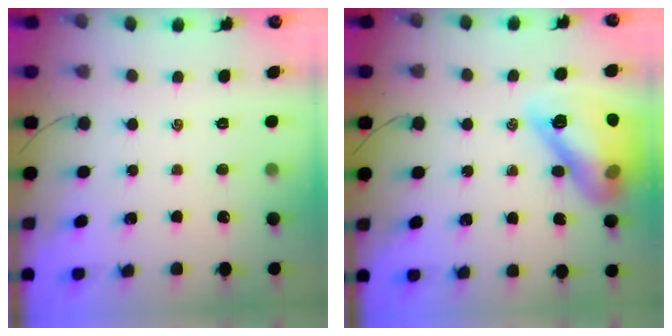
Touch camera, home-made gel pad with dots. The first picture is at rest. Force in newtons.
{"total": 17.7, "press": 17.4, "slide": 3.2}